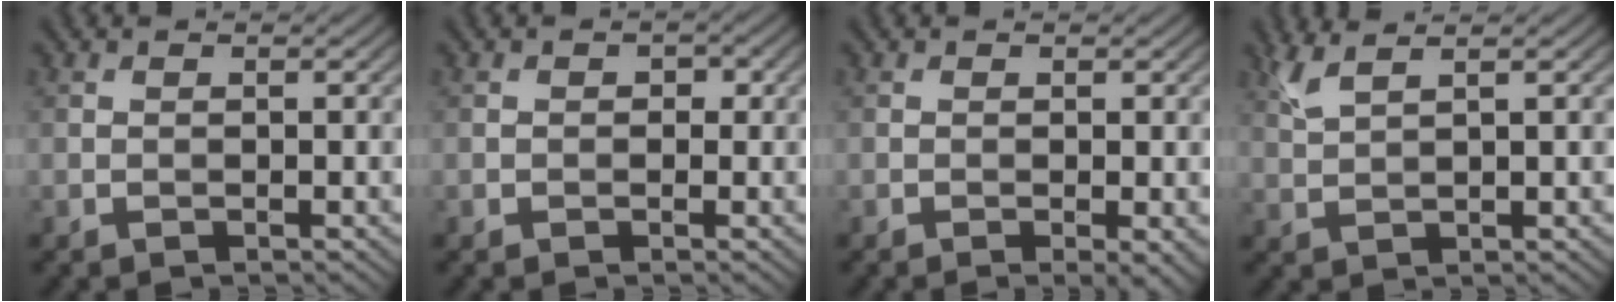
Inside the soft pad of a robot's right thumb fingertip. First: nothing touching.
{"total": 1.2, "force": [0.0, 1.2, 0.4], "torque": [-0.002, -0.005, -0.004]}
{"total": 1.8, "force": [-0.5, 0.3, 1.7], "torque": [-0.029, -0.006, -0.009]}
{"total": 3.2, "force": [2.2, 0.6, 2.3], "torque": [-0.054, 0.012, 0.052]}